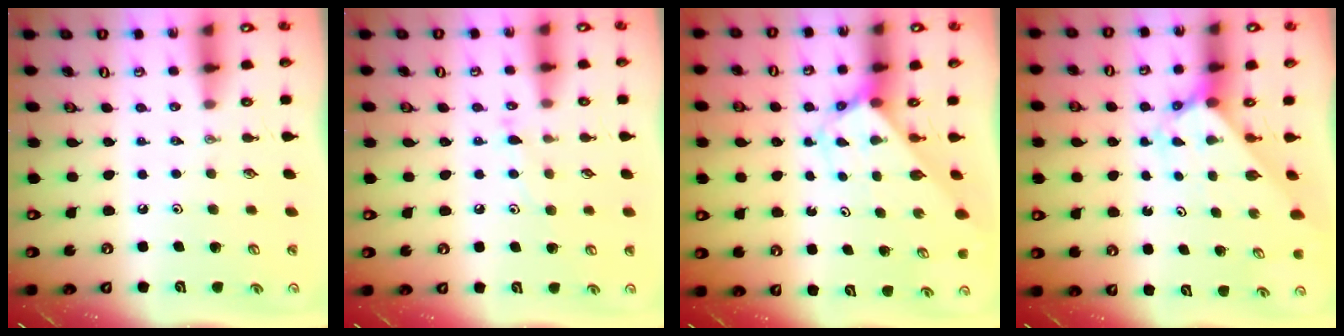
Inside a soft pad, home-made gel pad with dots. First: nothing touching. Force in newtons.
{"total": 6.6, "press": 6.6, "slide": 0.5}
{"total": 2.8, "press": 2.8, "slide": 0.2}
{"total": 2.3, "press": 2.3, "slide": 0.2}